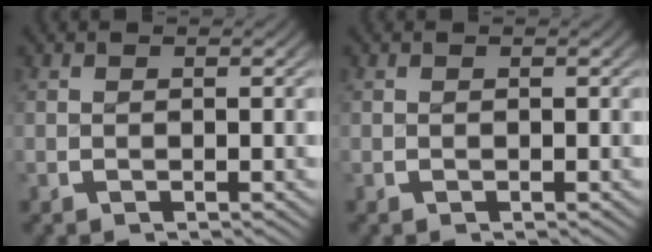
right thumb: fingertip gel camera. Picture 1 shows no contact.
{"total": 0.0}